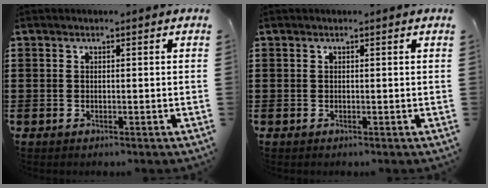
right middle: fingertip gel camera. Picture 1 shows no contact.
{"total": 0.0}